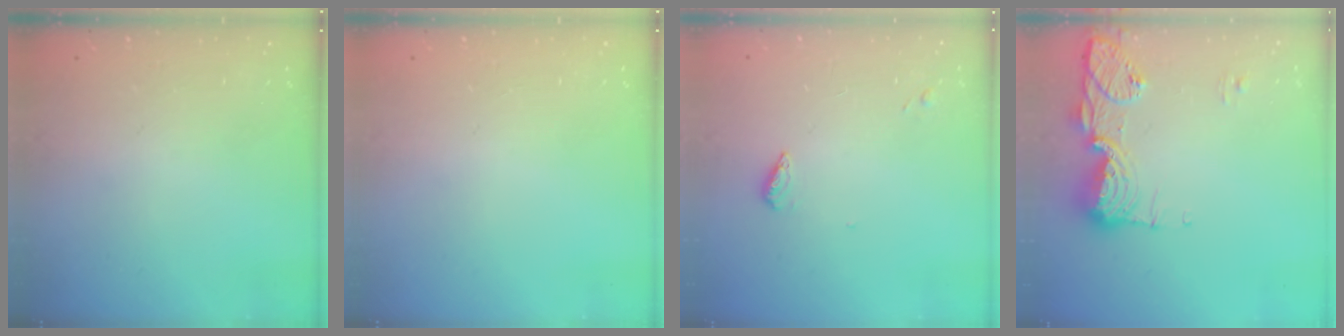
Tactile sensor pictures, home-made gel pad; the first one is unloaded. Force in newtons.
{"total": 0.0}
{"total": 3.9, "press": 3.9, "slide": 0.5}
{"total": 16.1, "press": 15.2, "slide": 5.3}